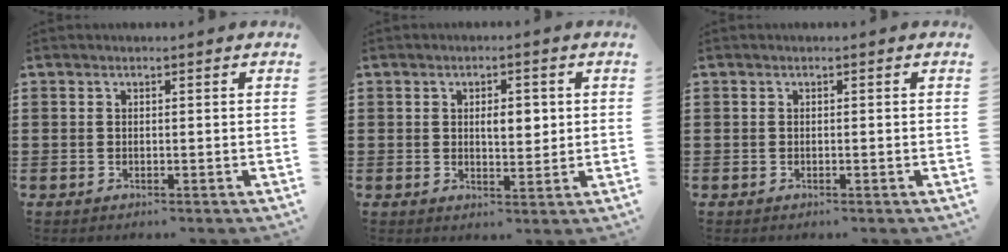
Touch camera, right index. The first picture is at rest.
{"total": 3.8, "force": [0.5, 1.8, 3.3], "torque": [-0.051, 0.003, 0.002]}
{"total": 0.0}